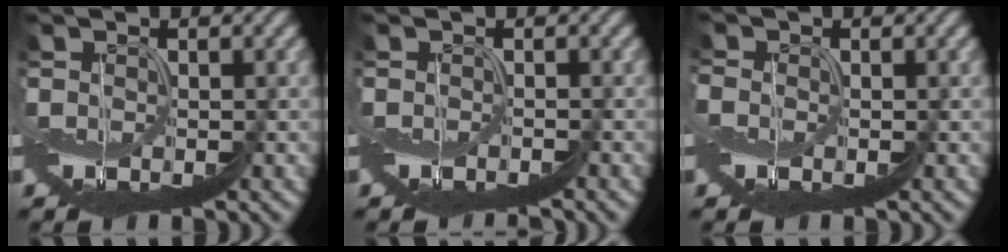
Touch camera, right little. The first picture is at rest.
{"total": 1.6, "force": [-1.6, 0.2, 0.2], "torque": [0.003, 0.008, -0.025]}
{"total": 1.2, "force": [-1.0, 0.6, 0.1], "torque": [-0.014, -0.008, -0.020]}